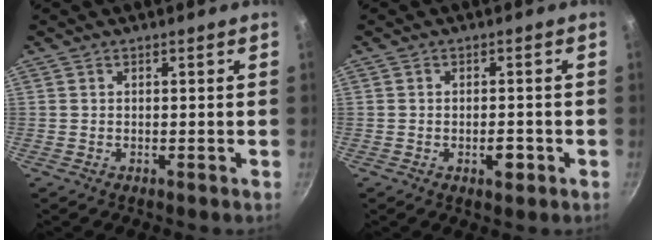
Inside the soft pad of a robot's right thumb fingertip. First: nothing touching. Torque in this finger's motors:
{"motor_torque": [-0.18, 0.16, -0.07, 0.03, 0.00]}